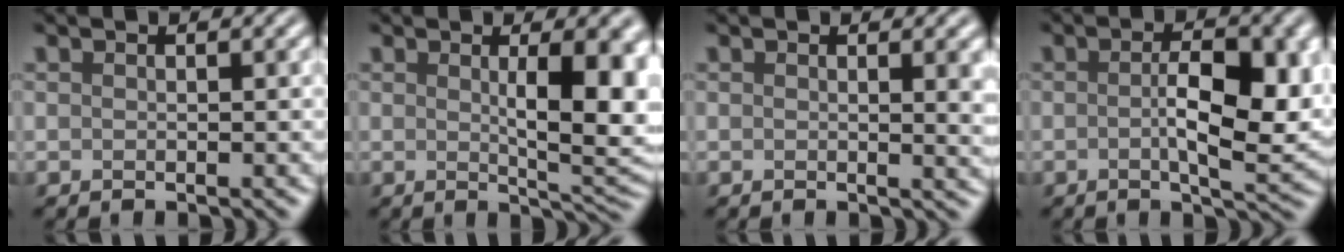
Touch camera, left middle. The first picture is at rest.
{"total": 7.4, "force": [1.0, 1.9, 7.1], "torque": [-0.092, -0.006, 0.023]}
{"total": 2.6, "force": [0.6, 0.9, 2.4], "torque": [-0.018, -0.001, 0.006]}
{"total": 7.0, "force": [0.0, 2.3, 6.7], "torque": [-0.103, -0.006, 0.001]}